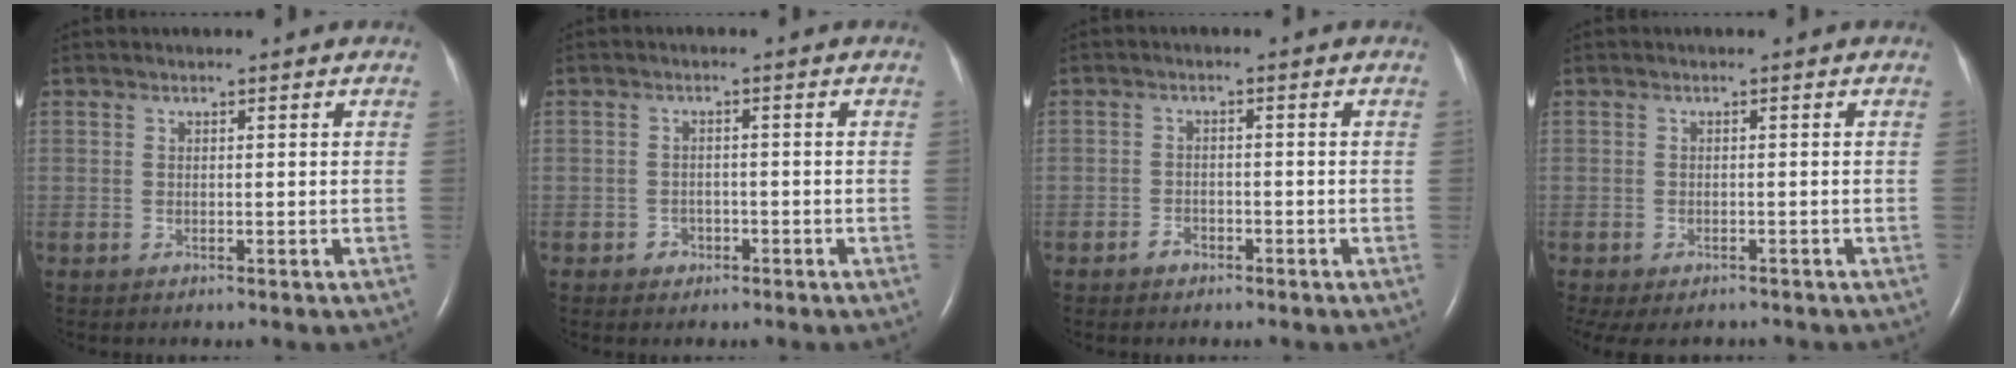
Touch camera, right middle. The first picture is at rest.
{"total": 1.8, "force": [-1.0, 1.4, 0.5], "torque": [-0.008, 0.006, -0.015]}
{"total": 1.8, "force": [-1.3, 1.0, 0.6], "torque": [-0.016, 0.003, -0.022]}
{"total": 7.9, "force": [-6.2, 3.5, 3.4], "torque": [-0.067, -0.009, -0.079]}